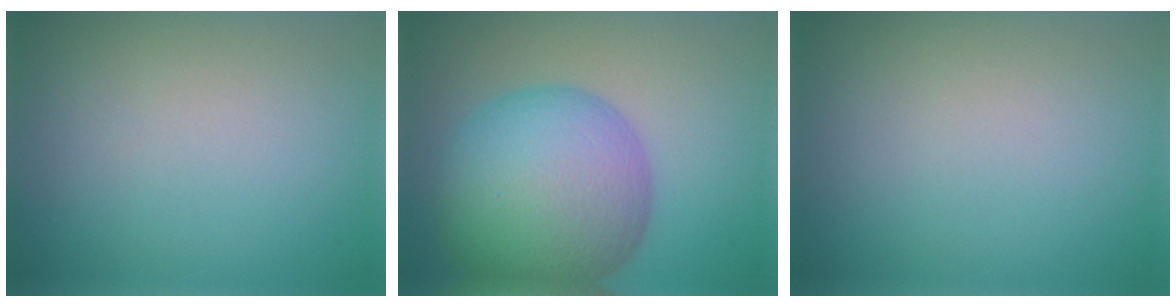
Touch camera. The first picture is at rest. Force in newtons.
{"total": 12.5, "press": 12.5, "slide": 0.2}
{"total": 0.0}